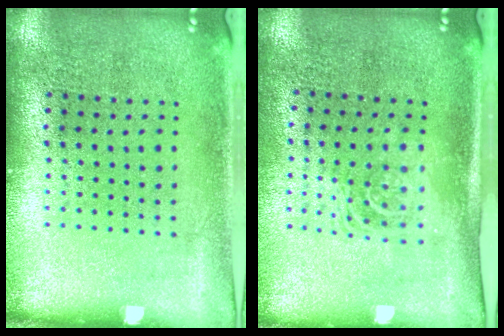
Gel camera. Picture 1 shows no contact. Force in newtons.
{"total": 1.7, "press": 1.3, "slide": 1.1}